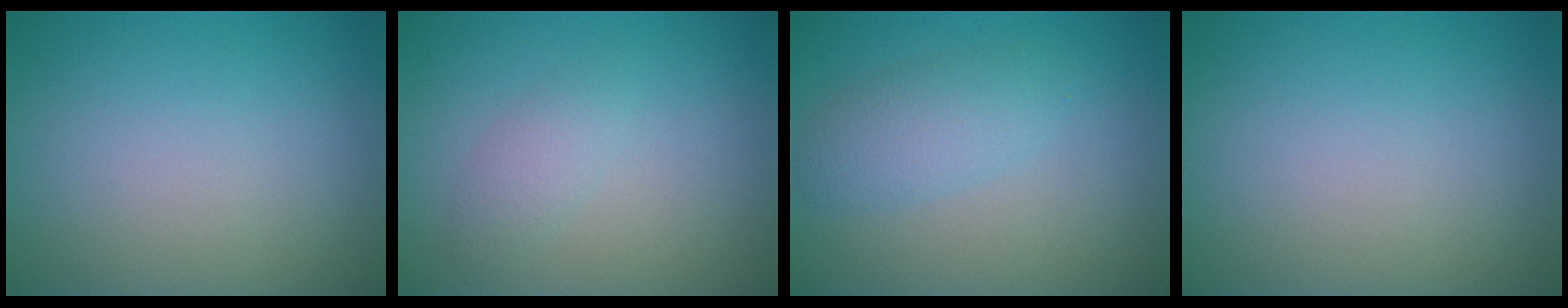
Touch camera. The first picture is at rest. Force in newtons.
{"total": 1.4, "press": 1.4, "slide": 0.1}
{"total": 2.7, "press": 2.7, "slide": 0.1}
{"total": 0.0}